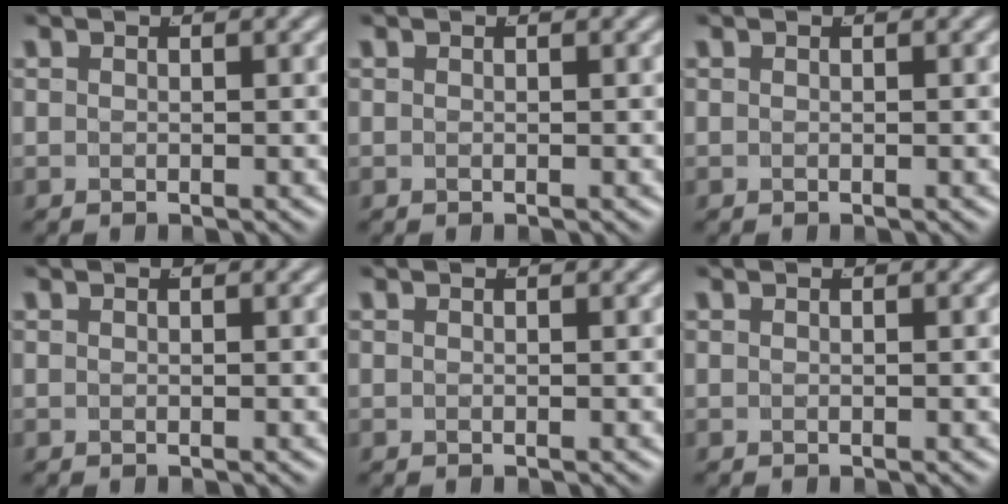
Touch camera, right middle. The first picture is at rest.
{"total": 0.0}
{"total": 0.0}
{"total": 0.0}
{"total": 0.0}
{"total": 0.0}